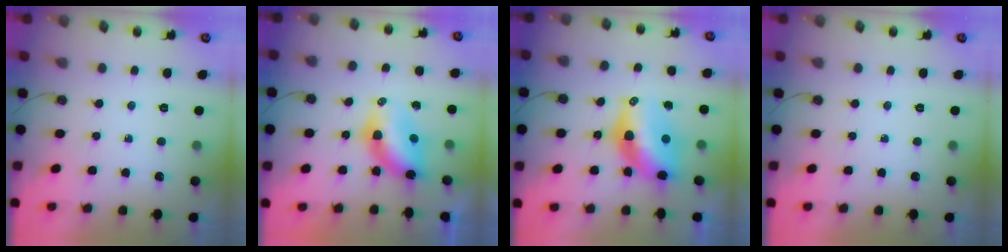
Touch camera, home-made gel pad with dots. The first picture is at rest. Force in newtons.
{"total": 8.6, "press": 7.8, "slide": 3.6}
{"total": 12.8, "press": 12.8, "slide": 1.2}
{"total": 0.0}